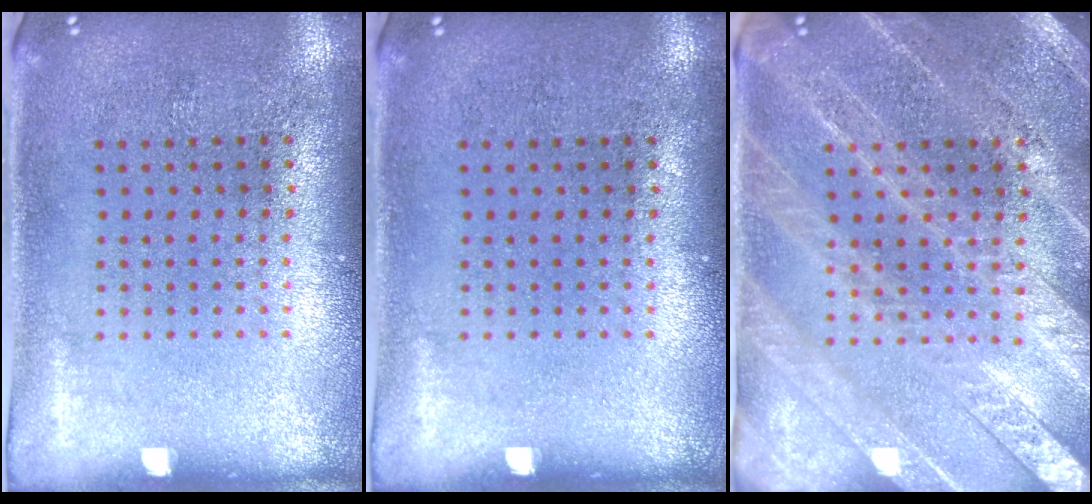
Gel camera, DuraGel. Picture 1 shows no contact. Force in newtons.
{"total": 0.0}
{"total": 3.4, "press": 3.3, "slide": 1.0}